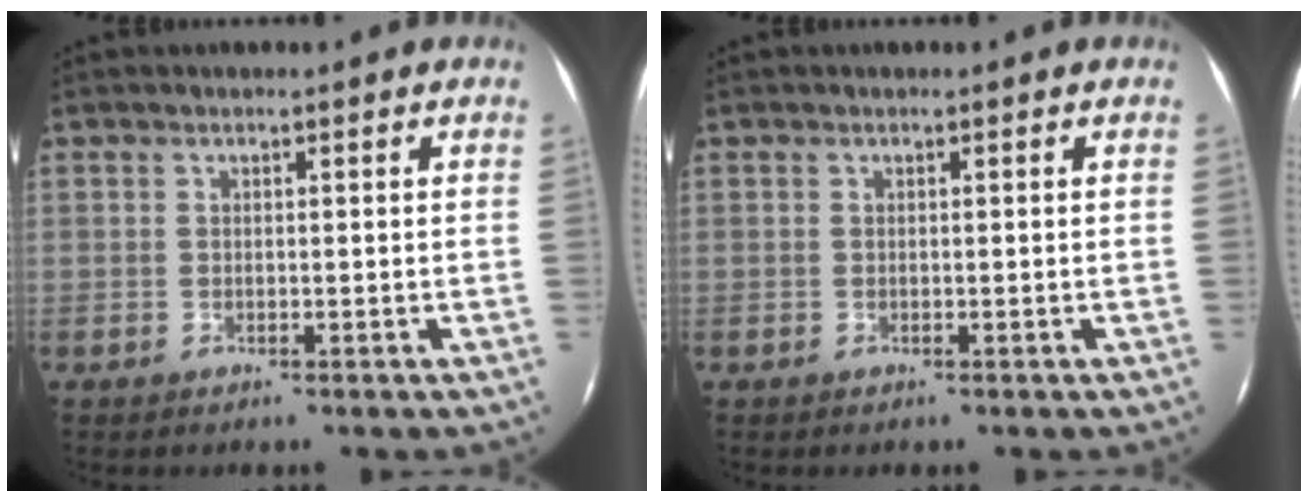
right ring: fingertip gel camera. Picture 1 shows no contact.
{"total": 0.0}